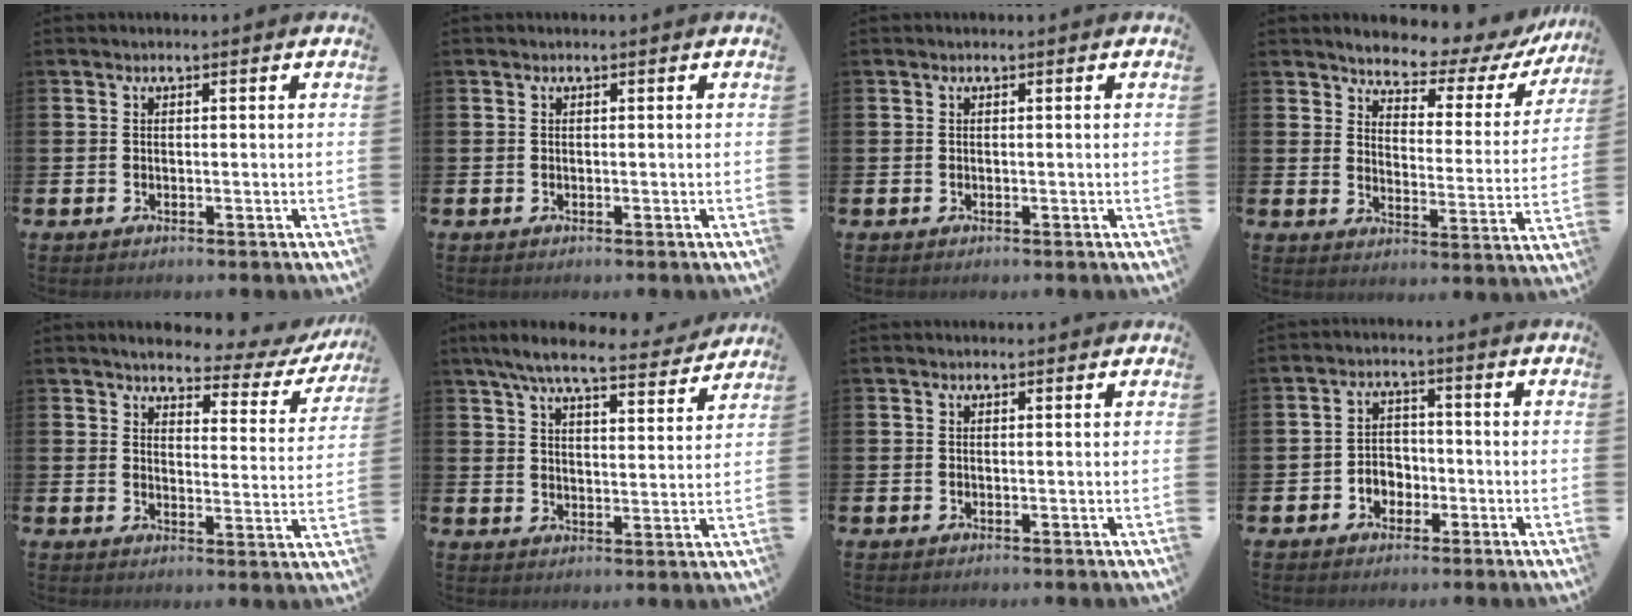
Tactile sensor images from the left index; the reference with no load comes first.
{"total": 0.0}
{"total": 0.0}
{"total": 5.4, "force": [5.0, 1.6, 1.1], "torque": [-0.031, -0.049, 0.077]}
{"total": 3.4, "force": [3.1, 1.0, 1.0], "torque": [-0.029, -0.030, 0.043]}
{"total": 8.0, "force": [7.2, 1.3, 3.4], "torque": [-0.071, -0.038, 0.123]}
{"total": 0.0}
{"total": 3.1, "force": [-1.6, 2.5, 0.9], "torque": [-0.022, 0.005, -0.039]}